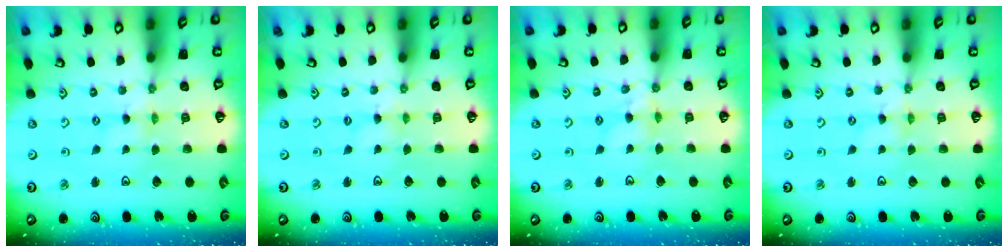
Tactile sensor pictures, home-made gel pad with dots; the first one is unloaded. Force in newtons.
{"total": 0.9, "press": 0.9, "slide": 0.2}
{"total": 4.2, "press": 4.2, "slide": 0.3}
{"total": 1.1, "press": 1.1, "slide": 0.1}